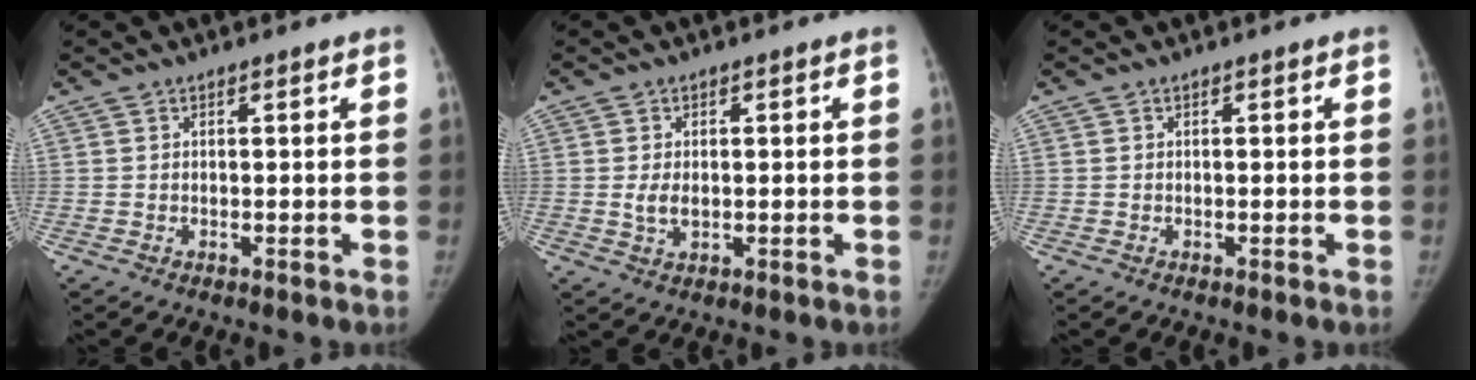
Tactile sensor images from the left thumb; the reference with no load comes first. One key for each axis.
{"total": 3.0, "fx": -0.1, "fy": 1.9, "fz": 2.3, "tx": -0.043, "ty": -0.004, "tz": 0.001}
{"total": 0.0}